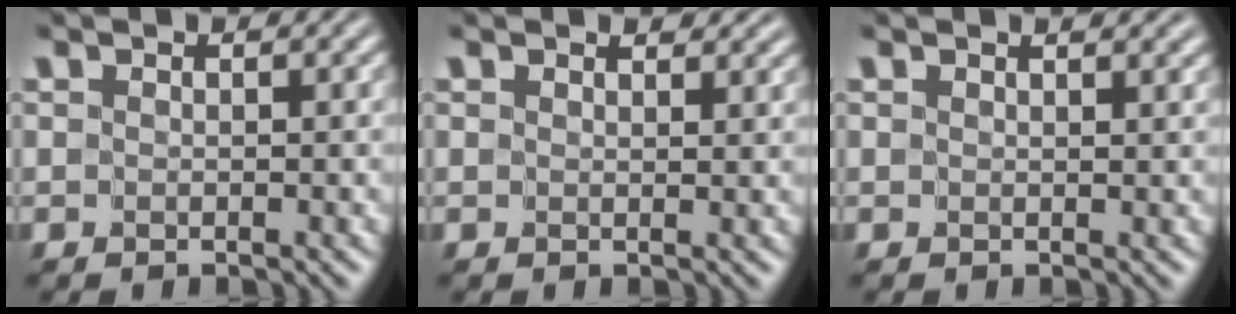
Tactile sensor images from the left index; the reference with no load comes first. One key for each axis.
{"total": 2.2, "fx": 1.9, "fy": 0.7, "fz": 1.0, "tx": -0.010, "ty": 0.004, "tz": 0.020}
{"total": 2.3, "fx": 1.8, "fy": 0.7, "fz": 1.2, "tx": 0.000, "ty": 0.010, "tz": 0.006}